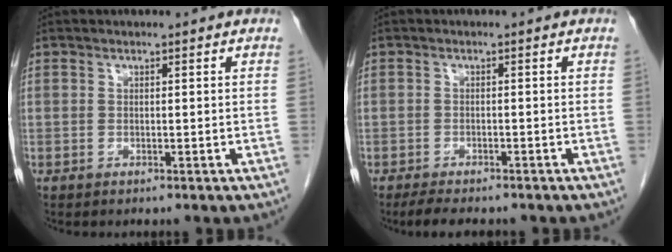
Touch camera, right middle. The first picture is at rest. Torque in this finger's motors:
{"motor_torque": [0.36, -0.12, -0.13, -0.01]}